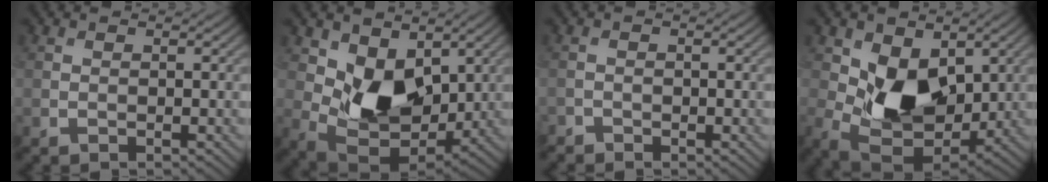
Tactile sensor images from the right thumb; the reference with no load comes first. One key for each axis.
{"total": 9.3, "fx": 2.9, "fy": 6.1, "fz": 6.4, "tx": -0.136, "ty": -0.025, "tz": 0.049}
{"total": 1.2, "fx": -1.0, "fy": 0.6, "fz": 0.0, "tx": 0.001, "ty": -0.001, "tz": -0.023}
{"total": 10.6, "fx": 1.4, "fy": 7.1, "fz": 7.7, "tx": -0.155, "ty": -0.024, "tz": 0.025}